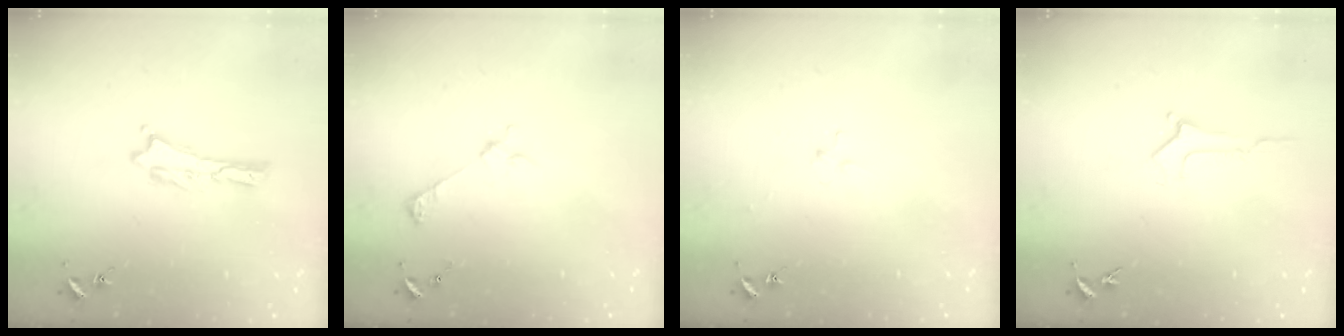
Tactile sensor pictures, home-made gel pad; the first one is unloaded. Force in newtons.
{"total": 2.5, "press": 2.5, "slide": 0.2}
{"total": 2.5, "press": 2.5, "slide": 0.3}
{"total": 0.0}